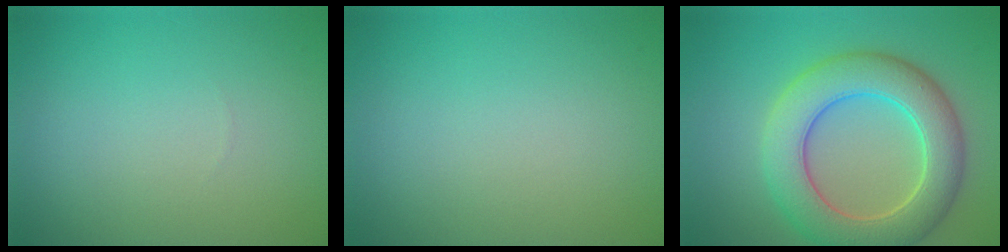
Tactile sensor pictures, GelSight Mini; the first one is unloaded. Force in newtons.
{"total": 0.0}
{"total": 7.6, "press": 7.6, "slide": 0.5}